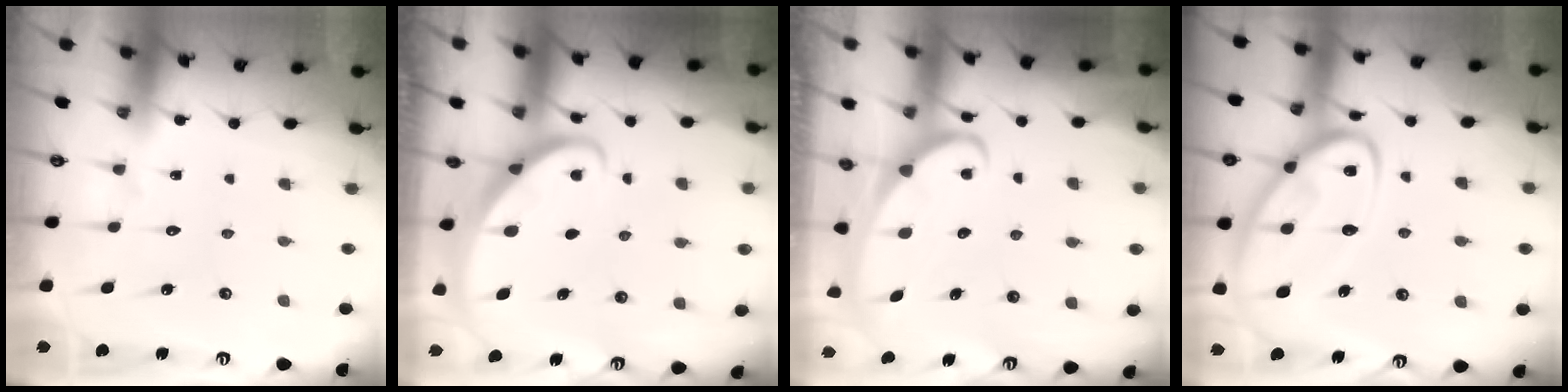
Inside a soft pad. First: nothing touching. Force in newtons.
{"total": 2.6, "press": 2.6, "slide": 0.3}
{"total": 2.2, "press": 2.1, "slide": 0.4}
{"total": 14.6, "press": 14.6, "slide": 1.1}